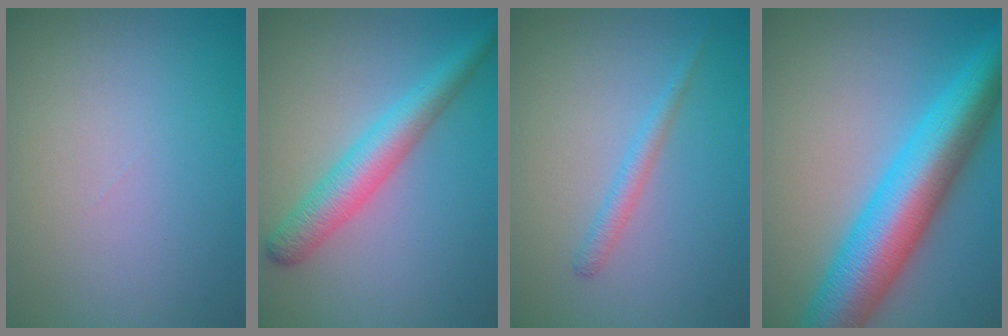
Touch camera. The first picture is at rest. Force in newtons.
{"total": 4.5, "press": 4.5, "slide": 0.1}
{"total": 1.5, "press": 1.5, "slide": 0.2}
{"total": 11.1, "press": 11.1, "slide": 0.1}